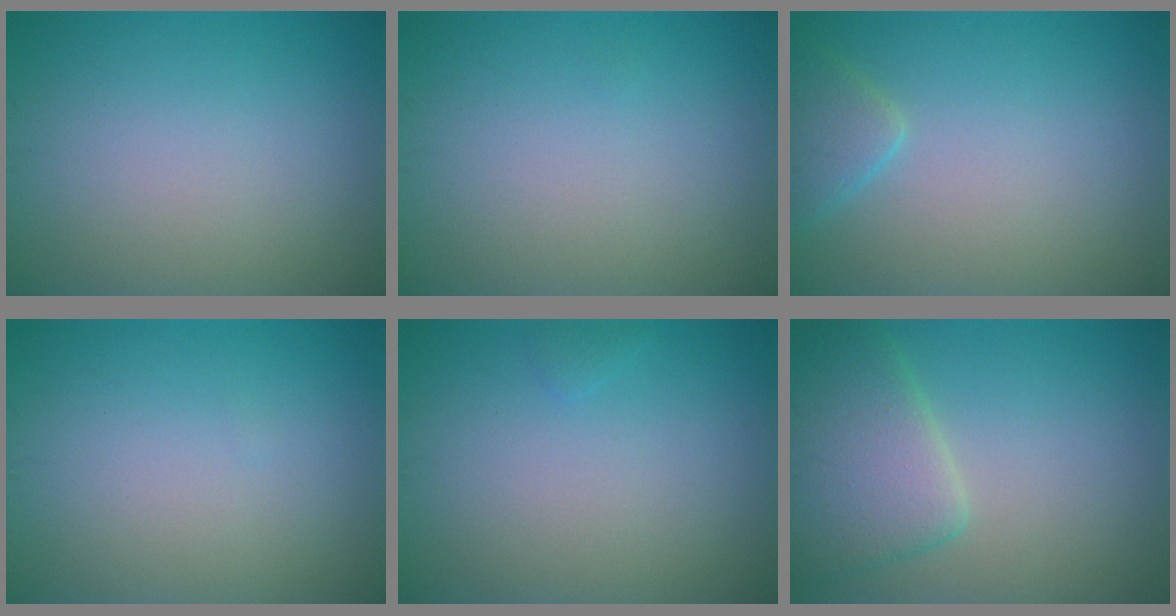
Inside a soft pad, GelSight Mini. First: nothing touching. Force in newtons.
{"total": 0.0}
{"total": 2.5, "press": 2.4, "slide": 0.2}
{"total": 0.0}
{"total": 0.5, "press": 0.5, "slide": 0.0}
{"total": 5.9, "press": 5.9, "slide": 0.2}